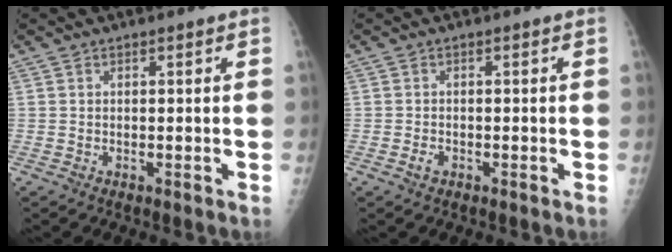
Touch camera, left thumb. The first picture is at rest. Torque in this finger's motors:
{"motor_torque": [-0.32, 0.18, 0.17, 0.08, 0.01]}